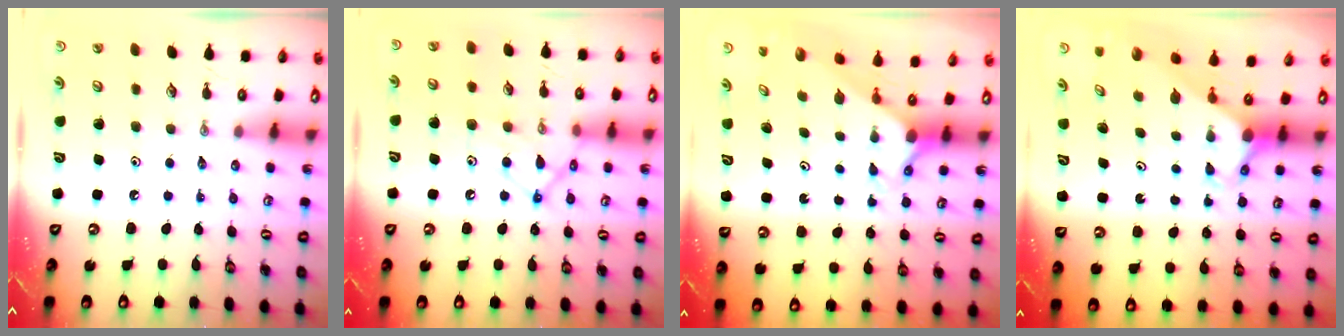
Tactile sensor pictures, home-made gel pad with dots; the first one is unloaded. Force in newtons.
{"total": 14.0, "press": 14.0, "slide": 1.3}
{"total": 2.2, "press": 2.2, "slide": 0.2}
{"total": 2.9, "press": 2.9, "slide": 0.2}